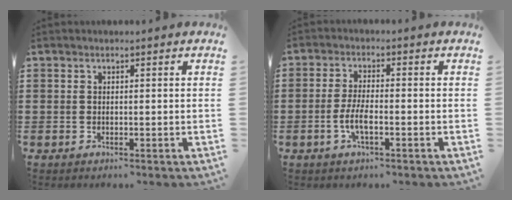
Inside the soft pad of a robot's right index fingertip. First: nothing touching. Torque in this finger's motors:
{"motor_torque": [1.46, 0.68, 0.54, 0.11]}